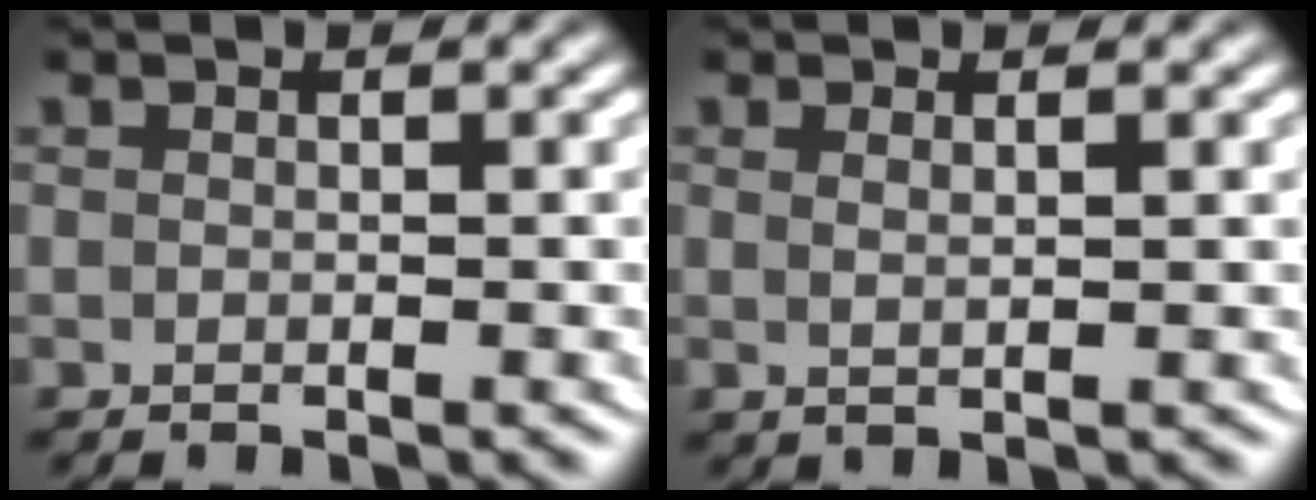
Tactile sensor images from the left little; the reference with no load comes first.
{"total": 0.9, "force": [0.4, -0.3, 0.7], "torque": [-0.012, -0.008, 0.016]}